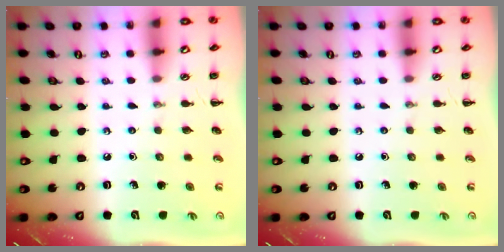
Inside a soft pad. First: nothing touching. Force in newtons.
{"total": 0.0}